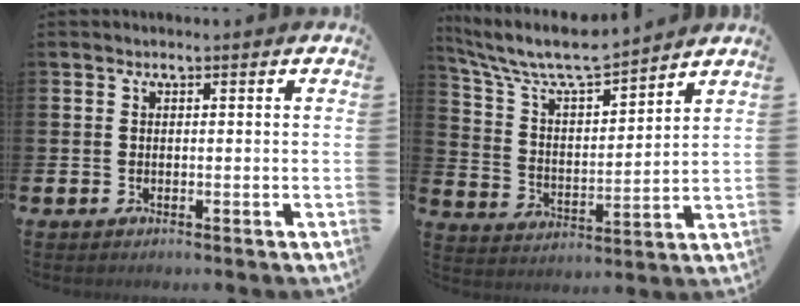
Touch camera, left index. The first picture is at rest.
{"total": 8.4, "force": [7.8, 1.3, 2.8], "torque": [-0.095, -0.051, 0.136]}